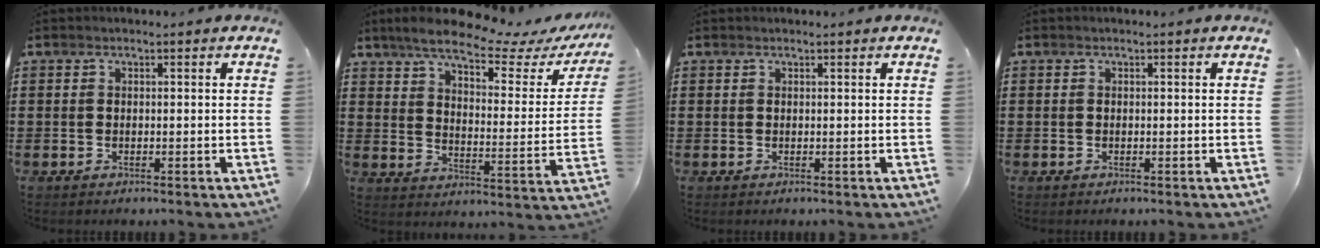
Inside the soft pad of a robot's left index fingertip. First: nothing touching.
{"total": 8.5, "force": [7.1, 1.5, 4.4], "torque": [-0.102, -0.038, 0.116]}
{"total": 0.0}
{"total": 0.0}